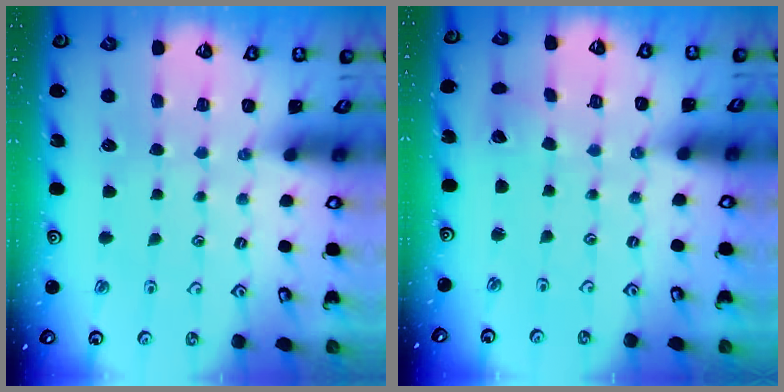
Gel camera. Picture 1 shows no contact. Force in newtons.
{"total": 2.0, "press": 2.0, "slide": 0.2}